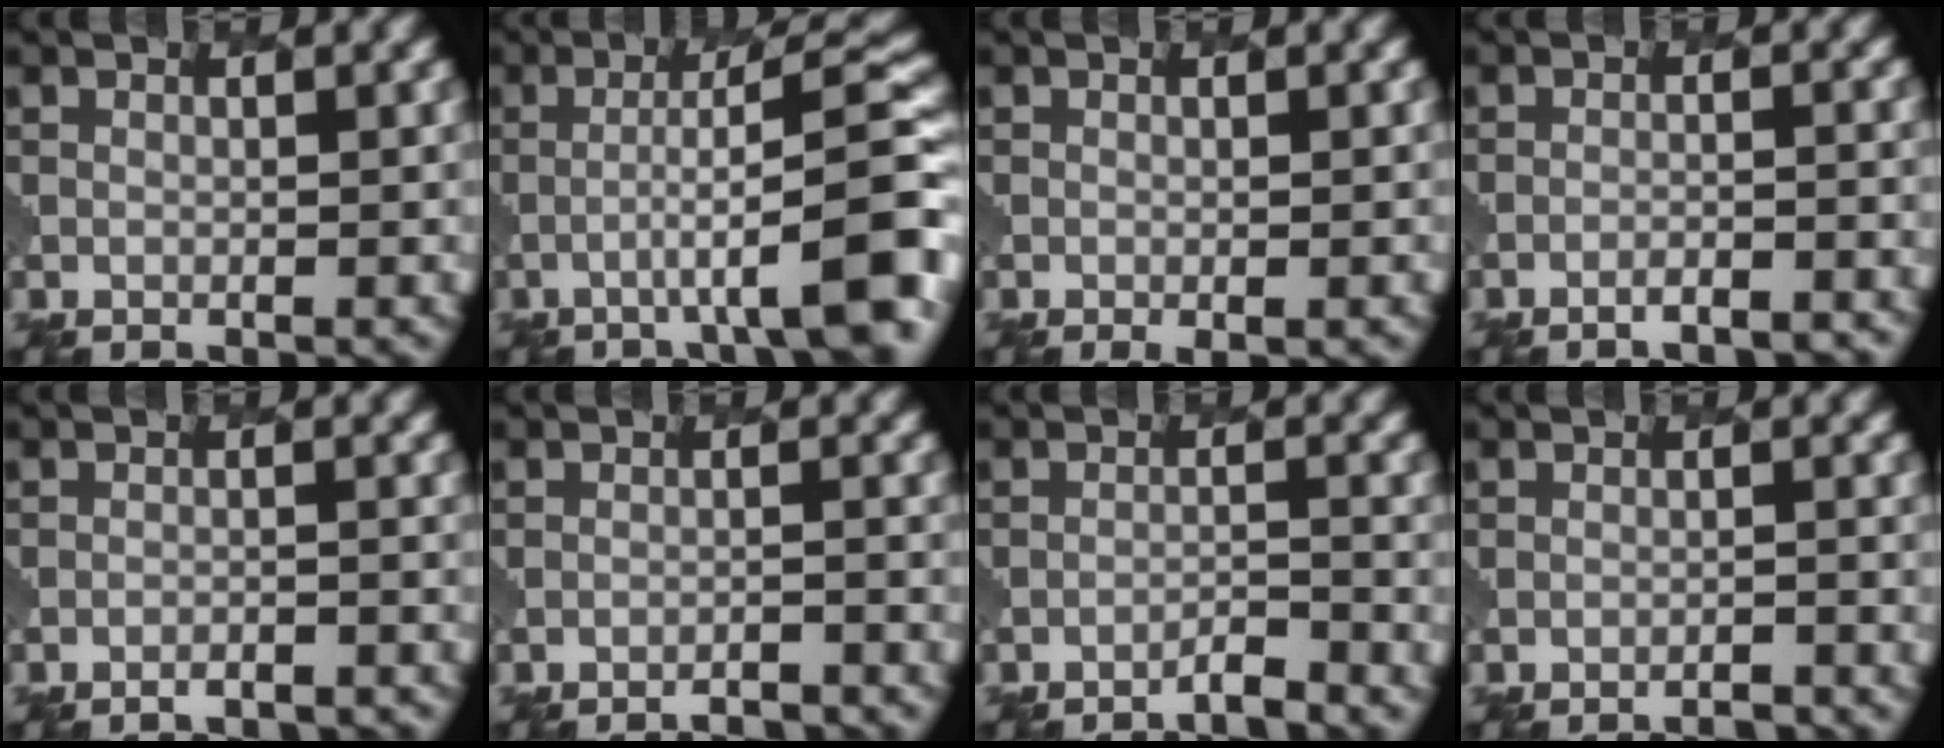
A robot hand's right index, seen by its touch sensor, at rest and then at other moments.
{"total": 9.7, "force": [-2.9, 1.4, 9.2], "torque": [-0.119, 0.020, -0.048]}
{"total": 1.8, "force": [-0.7, 0.6, 1.5], "torque": [-0.016, -0.002, -0.003]}
{"total": 3.8, "force": [-3.5, 0.6, 1.5], "torque": [-0.018, 0.010, -0.052]}
{"total": 4.1, "force": [-3.9, 0.8, 1.0], "torque": [-0.003, 0.013, -0.051]}
{"total": 3.6, "force": [-3.4, 0.4, 0.9], "torque": [-0.004, 0.015, -0.049]}
{"total": 2.0, "force": [-1.9, 0.1, 0.7], "torque": [-0.001, 0.006, -0.042]}
{"total": 2.4, "force": [-2.2, 0.2, 0.8], "torque": [-0.005, 0.012, -0.038]}